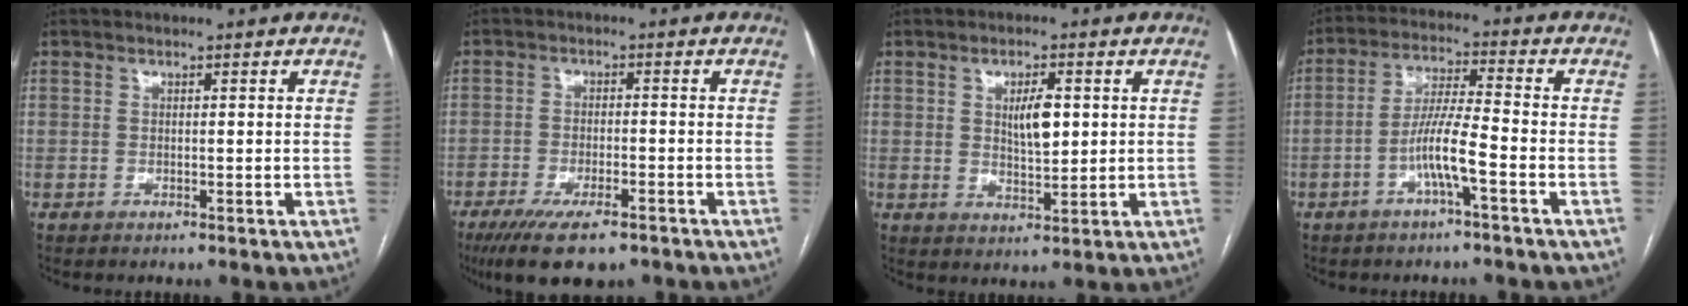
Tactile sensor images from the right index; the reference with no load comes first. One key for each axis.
{"total": 10.0, "fx": -7.0, "fy": 3.0, "fz": 6.6, "tx": -0.105, "ty": -0.015, "tz": -0.110}
{"total": 5.0, "fx": 1.1, "fy": 1.7, "fz": 4.6, "tx": -0.075, "ty": -0.001, "tz": 0.021}
{"total": 7.0, "fx": -2.9, "fy": 0.1, "fz": 6.4, "tx": -0.127, "ty": 0.011, "tz": -0.055}